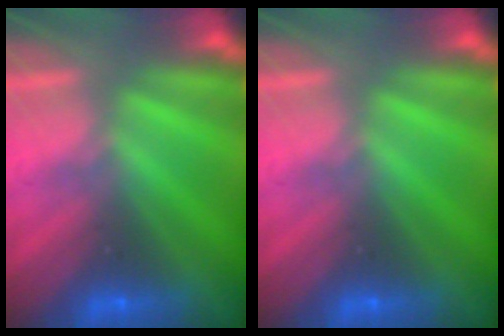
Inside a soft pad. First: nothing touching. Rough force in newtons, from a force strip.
{"total": 0.0}